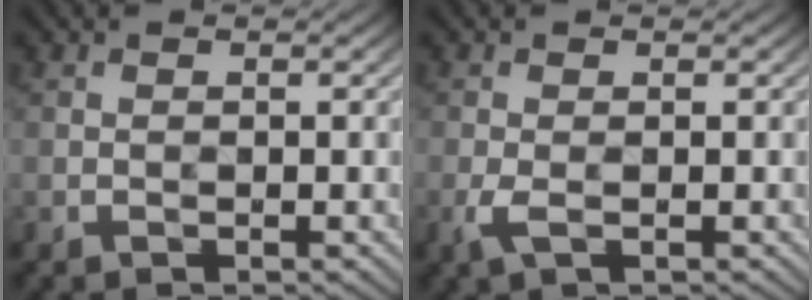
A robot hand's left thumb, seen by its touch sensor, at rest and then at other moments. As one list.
[{"total": 1.8, "force": [-0.7, 0.7, 1.6], "torque": [-0.047, -0.002, -0.016]}]